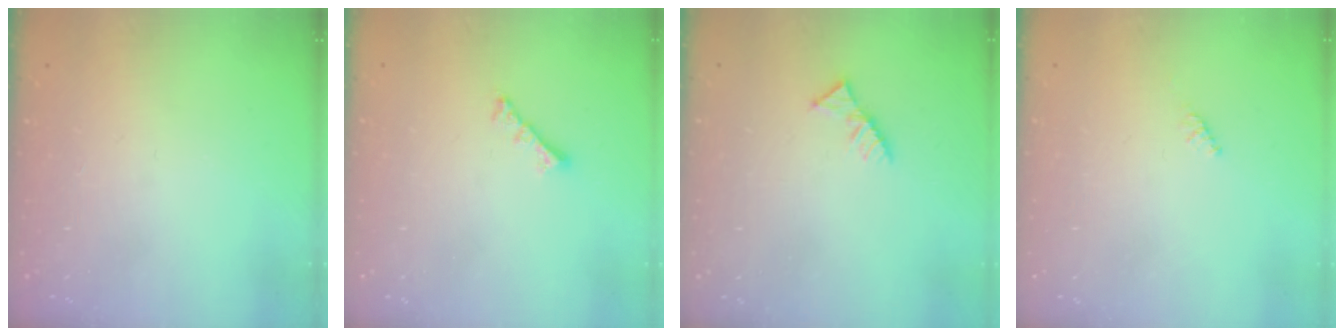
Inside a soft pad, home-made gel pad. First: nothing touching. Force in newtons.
{"total": 2.8, "press": 2.7, "slide": 0.6}
{"total": 4.4, "press": 4.3, "slide": 0.7}
{"total": 1.6, "press": 1.5, "slide": 0.4}